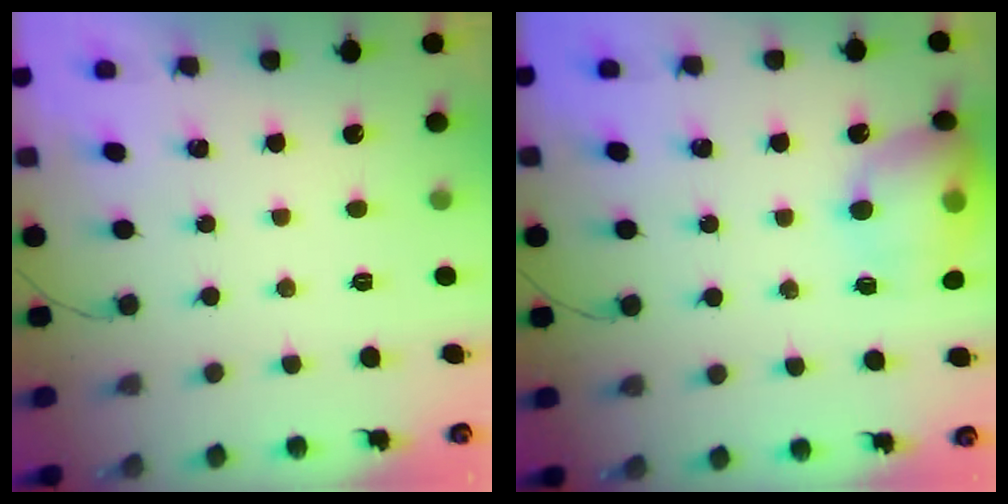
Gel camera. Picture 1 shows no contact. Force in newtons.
{"total": 15.0, "press": 14.8, "slide": 2.5}